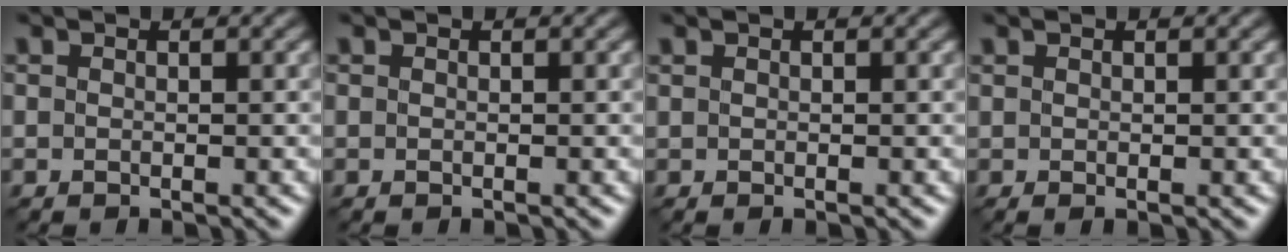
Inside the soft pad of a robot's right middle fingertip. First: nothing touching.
{"total": 0.0}
{"total": 0.0}
{"total": 0.0}